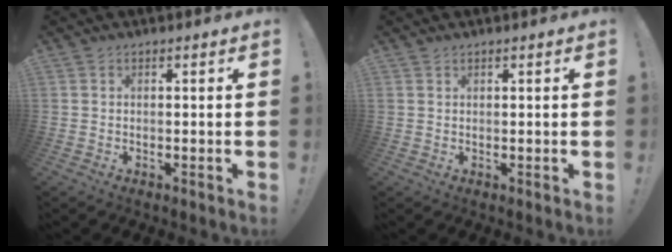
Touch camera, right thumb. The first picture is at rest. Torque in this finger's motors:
{"motor_torque": [-0.20, -0.34, 0.15, -0.09, 0.00]}